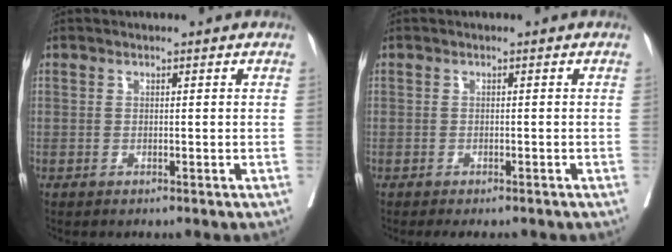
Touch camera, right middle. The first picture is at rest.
{"total": 4.1, "force": [-3.5, 1.5, 1.6], "torque": [-0.009, -0.006, -0.045]}